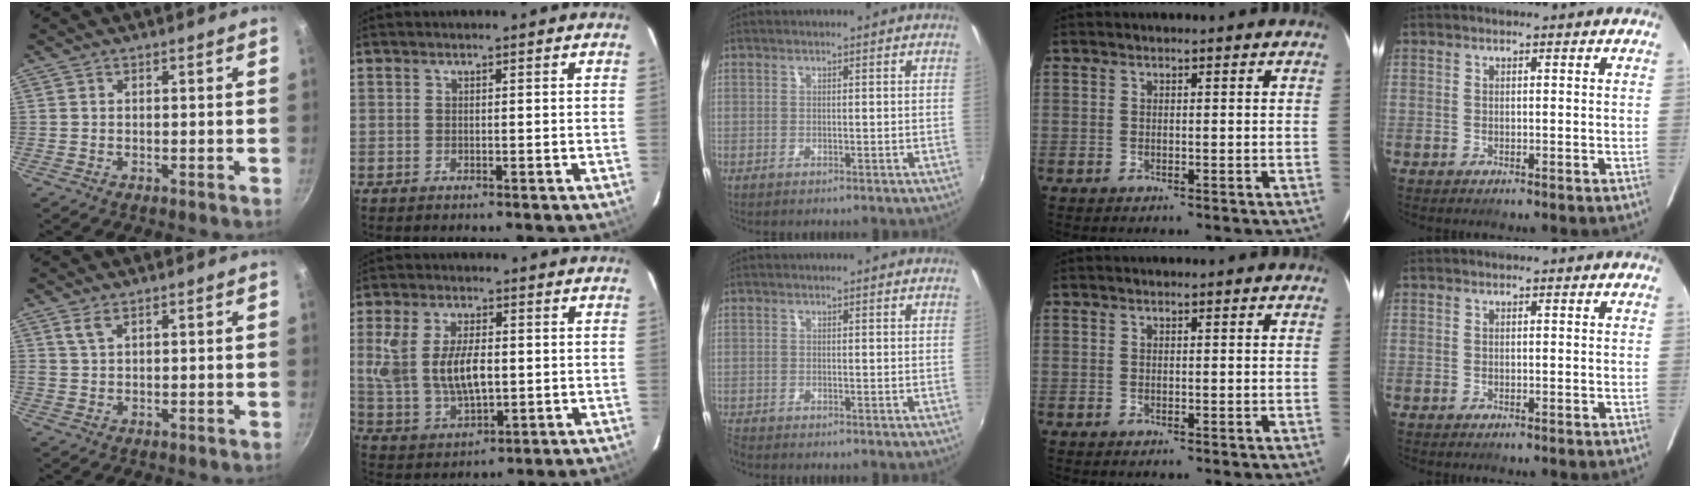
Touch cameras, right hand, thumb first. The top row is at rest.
{"thumb": {"total": 2.2, "force": [1.3, 1.0, 1.5], "torque": [-0.029, -0.004, 0.028]}, "index": {"total": 11.9, "force": [0.6, 6.2, 10.1], "torque": [-0.207, 0.001, 0.023]}, "middle": {"total": 1.8, "force": [-1.7, 0.4, 0.3], "torque": [-0.012, -0.012, -0.038]}}